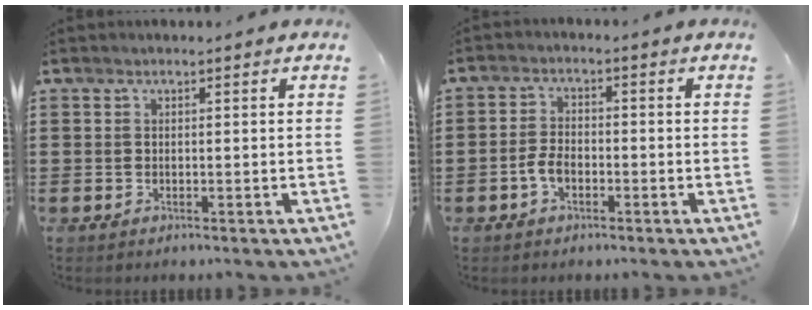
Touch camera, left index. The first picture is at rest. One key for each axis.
{"total": 3.4, "fx": -1.2, "fy": 1.8, "fz": 2.5, "tx": -0.067, "ty": -0.003, "tz": -0.029}